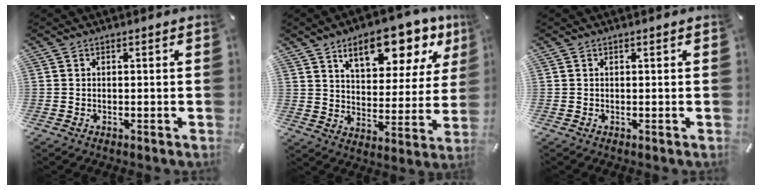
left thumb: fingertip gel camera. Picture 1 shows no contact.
{"total": 14.6, "force": [9.4, 6.9, 8.7], "torque": [-0.122, -0.045, 0.157]}
{"total": 0.0}